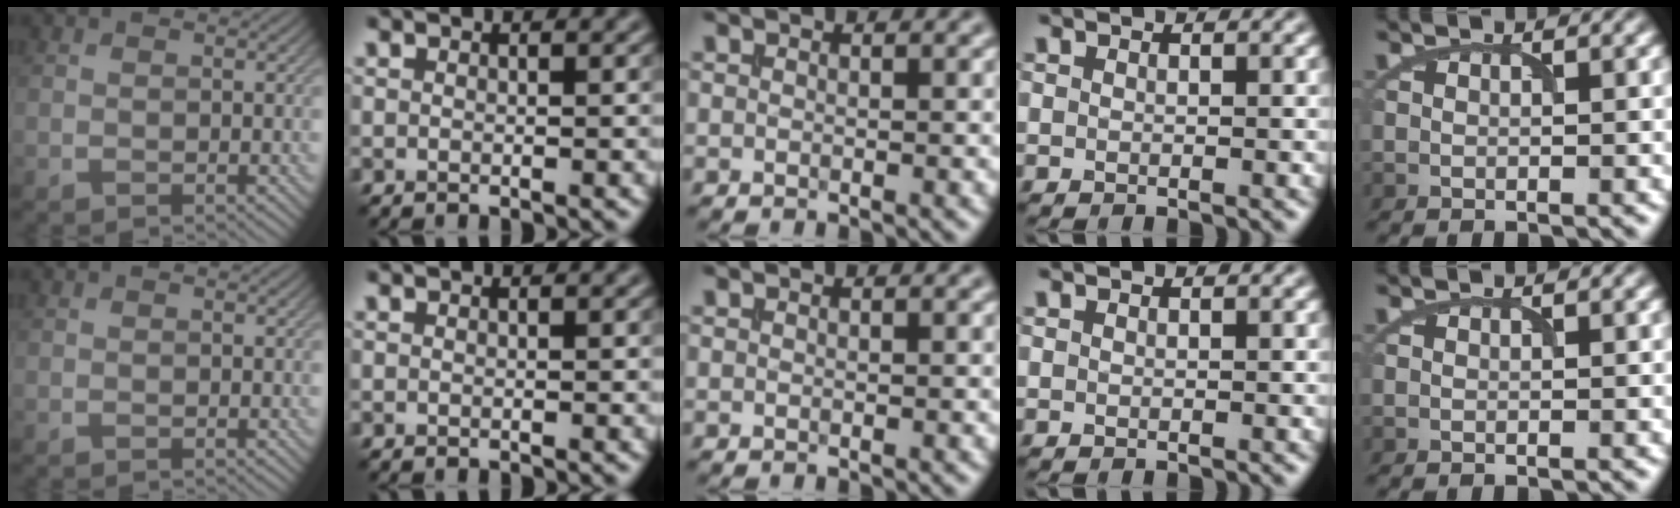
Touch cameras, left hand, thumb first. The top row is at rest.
{}